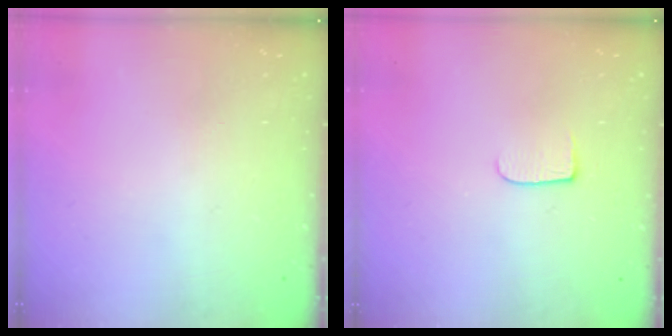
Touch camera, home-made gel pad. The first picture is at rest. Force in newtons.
{"total": 6.5, "press": 6.5, "slide": 0.7}